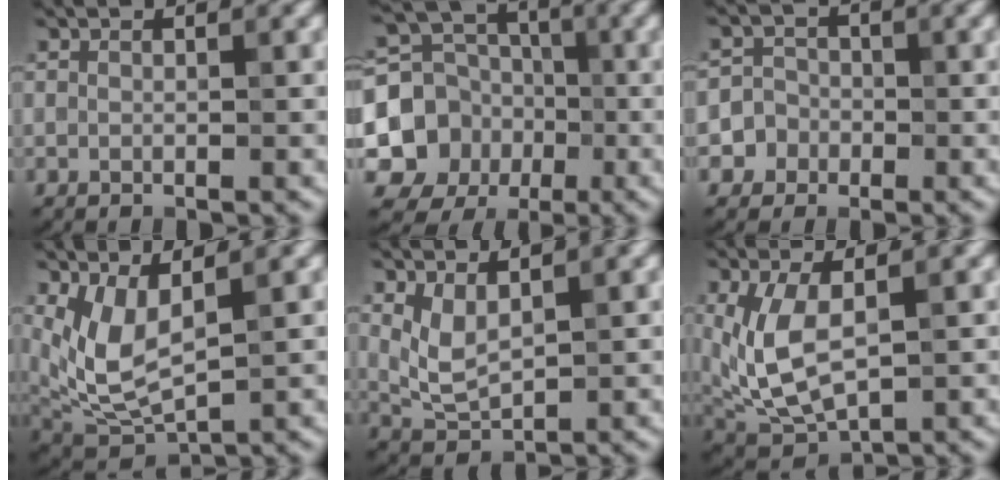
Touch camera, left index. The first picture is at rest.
{"total": 8.5, "force": [-1.7, 7.8, 3.0], "torque": [-0.058, -0.010, -0.050]}
{"total": 3.0, "force": [-1.2, 2.7, 0.1], "torque": [0.034, 0.002, -0.029]}
{"total": 4.7, "force": [1.4, 1.7, 4.1], "torque": [-0.102, -0.018, 0.038]}
{"total": 2.8, "force": [1.2, 1.3, 2.1], "torque": [-0.052, -0.007, 0.031]}
{"total": 6.1, "force": [0.6, 2.9, 5.3], "torque": [-0.129, -0.010, 0.019]}